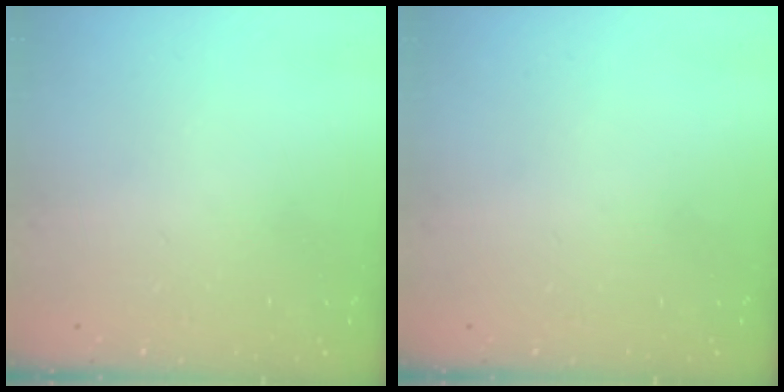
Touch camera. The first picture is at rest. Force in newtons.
{"total": 0.0}